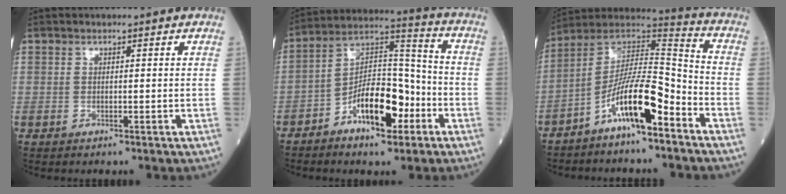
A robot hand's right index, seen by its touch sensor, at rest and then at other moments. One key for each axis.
{"total": 12.1, "fx": -5.6, "fy": 5.0, "fz": 9.5, "tx": -0.173, "ty": 0.023, "tz": -0.089}
{"total": 12.5, "fx": -6.7, "fy": 2.6, "fz": 10.3, "tx": -0.189, "ty": 0.025, "tz": -0.119}